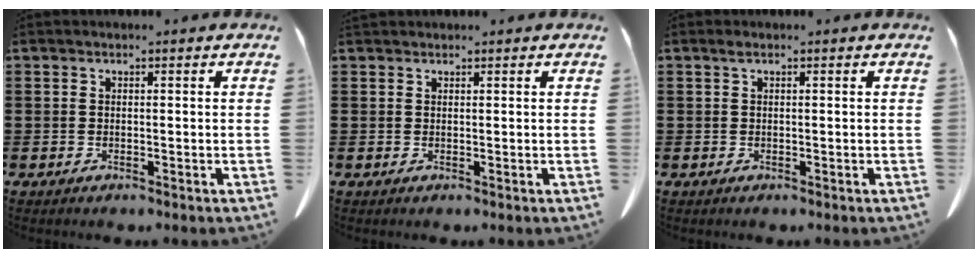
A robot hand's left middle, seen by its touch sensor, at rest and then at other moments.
{"total": 0.6, "force": [0.6, 0.1, 0.0], "torque": [-0.003, -0.002, 0.013]}
{"total": 0.6, "force": [0.3, 0.1, 0.5], "torque": [-0.011, 0.002, 0.005]}